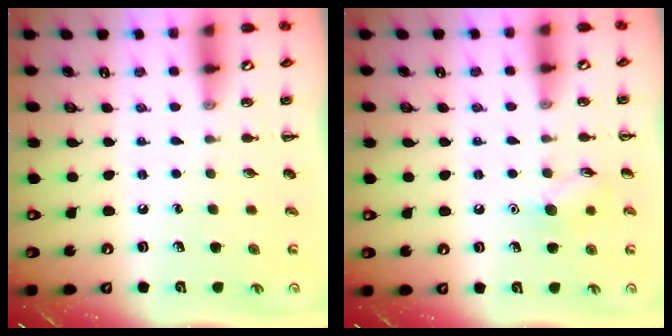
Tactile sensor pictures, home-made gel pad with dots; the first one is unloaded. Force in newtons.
{"total": 7.2, "press": 7.2, "slide": 0.5}